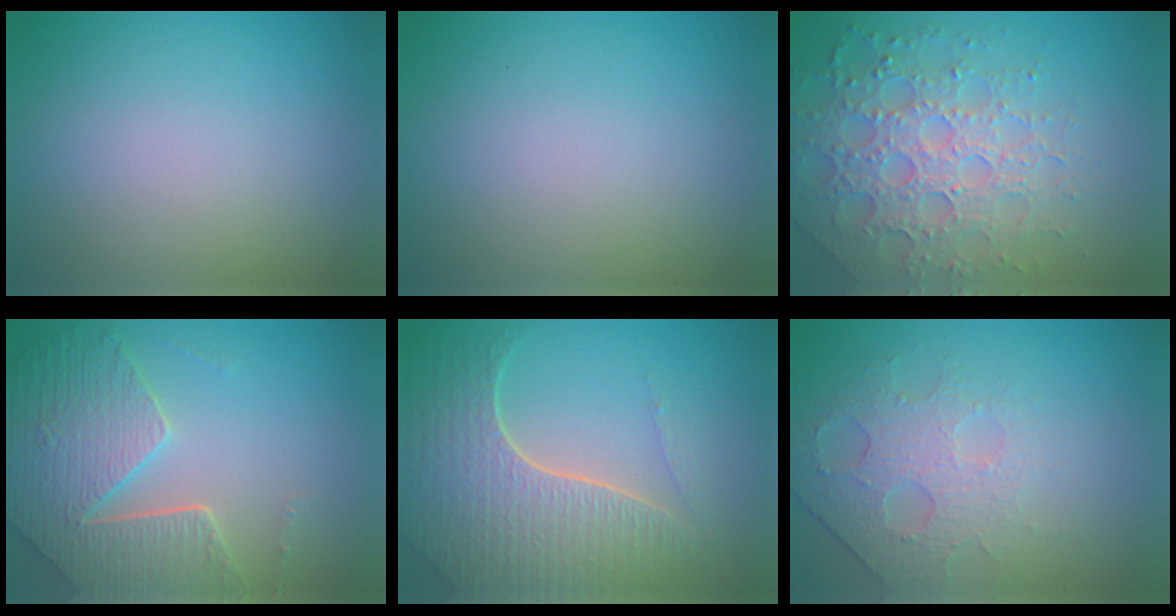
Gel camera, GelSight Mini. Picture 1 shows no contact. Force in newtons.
{"total": 0.0}
{"total": 6.9, "press": 6.7, "slide": 1.6}
{"total": 6.5, "press": 5.2, "slide": 3.8}
{"total": 7.0, "press": 5.0, "slide": 4.9}
{"total": 4.9, "press": 3.4, "slide": 3.6}